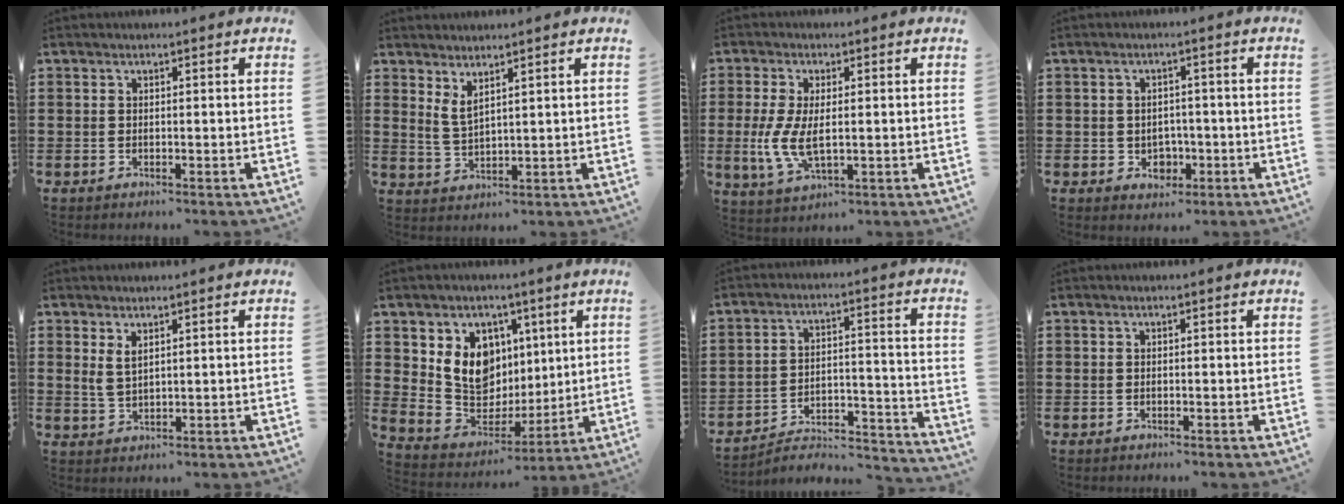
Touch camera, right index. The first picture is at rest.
{"total": 2.7, "force": [2.2, 0.4, 1.4], "torque": [-0.032, 0.004, 0.042]}
{"total": 6.7, "force": [-0.1, 2.9, 6.1], "torque": [-0.138, -0.004, -0.006]}
{"total": 3.0, "force": [-0.9, 2.4, 1.5], "torque": [-0.025, 0.000, -0.022]}
{"total": 2.6, "force": [1.6, 1.0, 1.7], "torque": [-0.038, 0.004, 0.028]}
{"total": 10.7, "force": [3.7, 8.9, 4.6], "torque": [-0.126, -0.016, 0.075]}
{"total": 3.4, "force": [-3.1, 0.9, 1.0], "torque": [-0.026, -0.006, -0.070]}
{"total": 0.0}